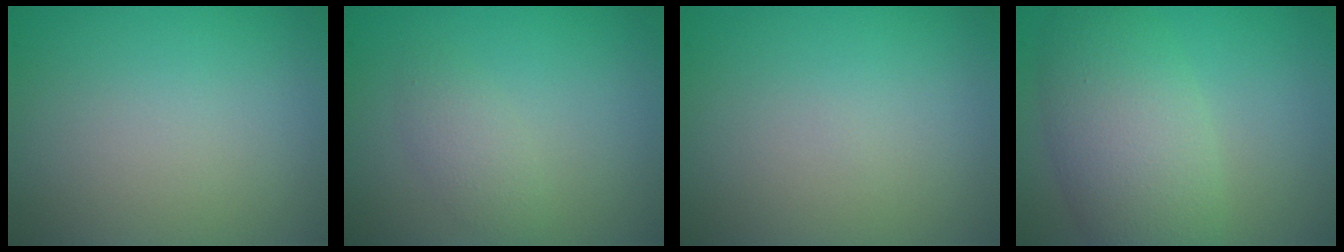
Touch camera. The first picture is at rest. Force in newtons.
{"total": 1.7, "press": 1.7, "slide": 0.1}
{"total": 0.0}
{"total": 6.6, "press": 6.6, "slide": 0.5}